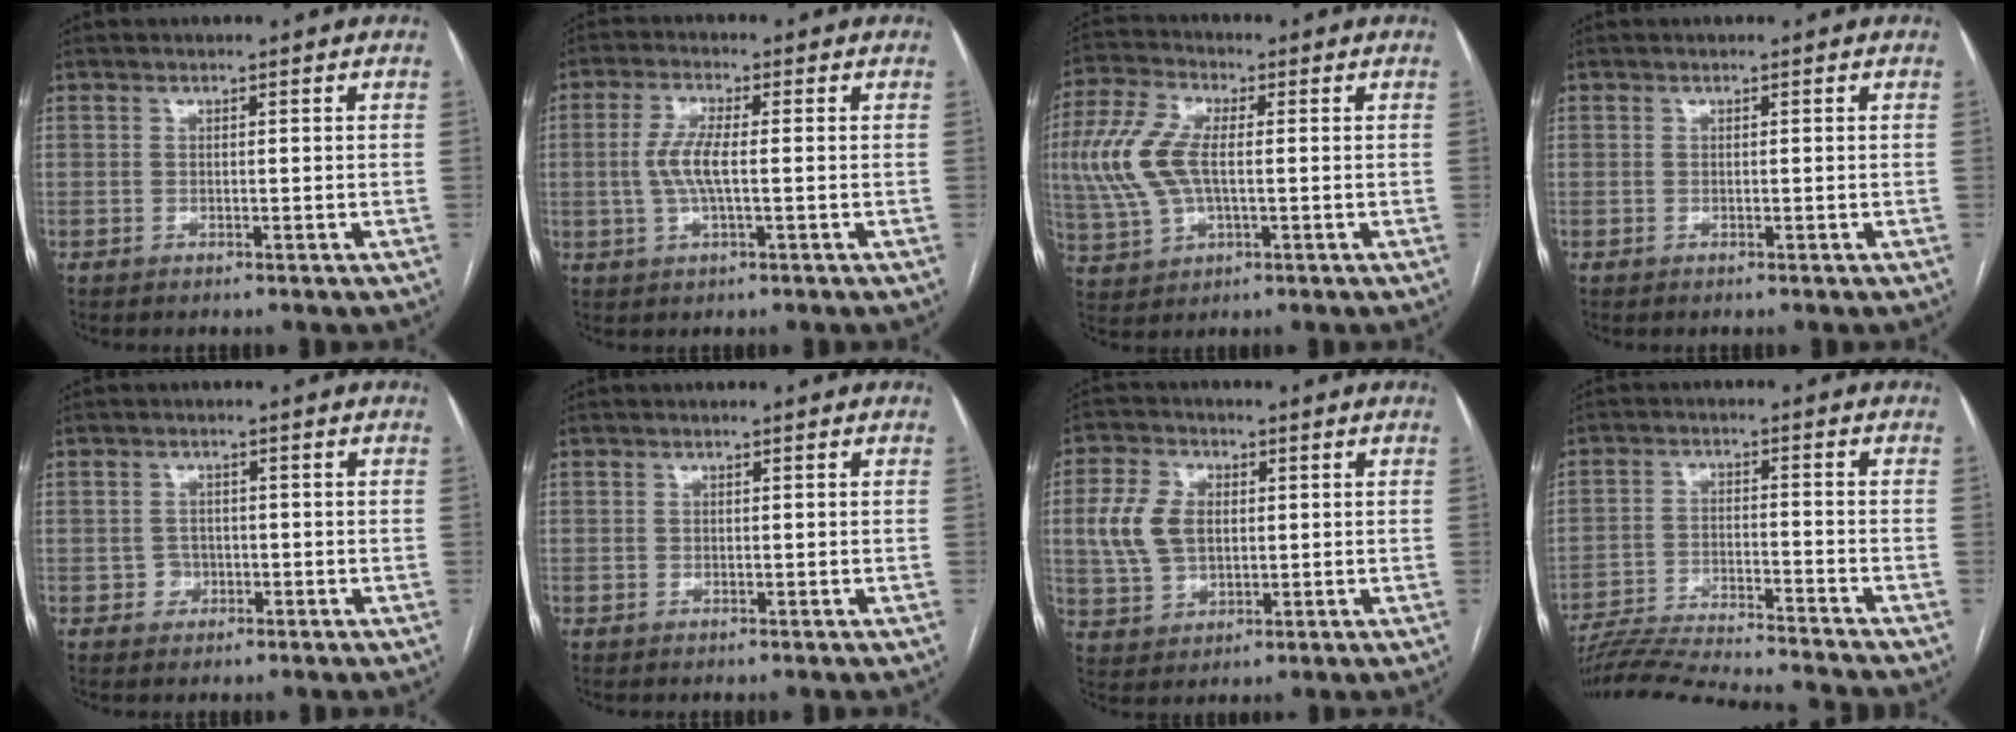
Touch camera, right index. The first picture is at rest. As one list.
[{"total": 5.3, "force": [-0.2, 1.0, 5.2], "torque": [-0.116, 0.003, -0.005]}, {"total": 10.8, "force": [0.3, 5.0, 9.5], "torque": [-0.239, 0.012, 0.009]}, {"total": 0.0}, {"total": 2.0, "force": [-0.7, 1.9, 0.4], "torque": [0.001, 0.008, -0.010]}, {"total": 0.0}, {"total": 8.5, "force": [1.1, 5.8, 6.2], "torque": [-0.147, 0.021, 0.028]}, {"total": 17.3, "force": [-16.4, -0.3, 5.5], "torque": [-0.099, -0.022, -0.255]}]